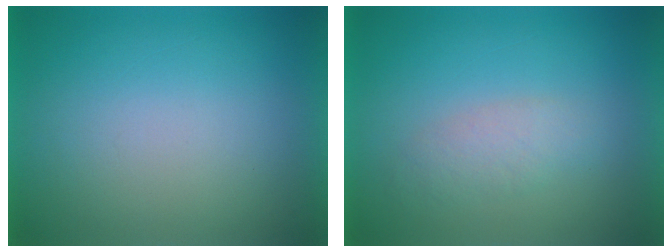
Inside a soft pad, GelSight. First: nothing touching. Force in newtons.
{"total": 2.7}